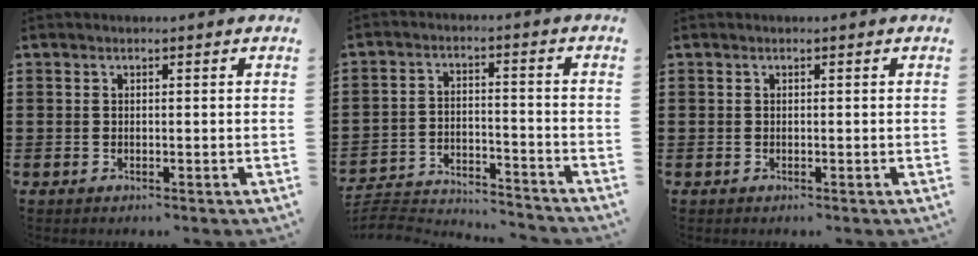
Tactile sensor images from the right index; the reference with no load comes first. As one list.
[{"total": 4.8, "force": [-4.7, 0.3, 0.9], "torque": [-0.030, -0.003, -0.099]}, {"total": 0.0}]